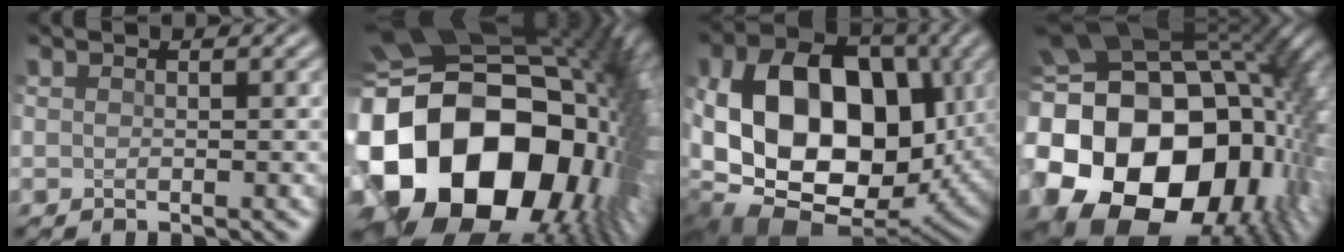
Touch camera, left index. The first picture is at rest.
{"total": 21.4, "force": [-3.7, 15.9, 13.8], "torque": [-0.303, -0.051, -0.035]}
{"total": 17.1, "force": [0.1, 11.8, 12.4], "torque": [-0.229, -0.007, 0.013]}
{"total": 21.2, "force": [-3.2, 15.3, 14.4], "torque": [-0.304, -0.032, -0.032]}